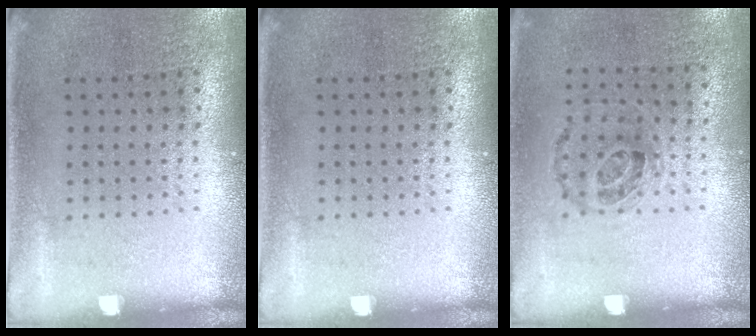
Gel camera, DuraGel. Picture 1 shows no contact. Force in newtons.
{"total": 0.0}
{"total": 1.0, "press": 0.7, "slide": 0.7}